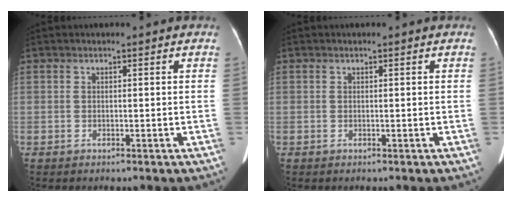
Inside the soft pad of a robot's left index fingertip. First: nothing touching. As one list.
[{"total": 0.0}]